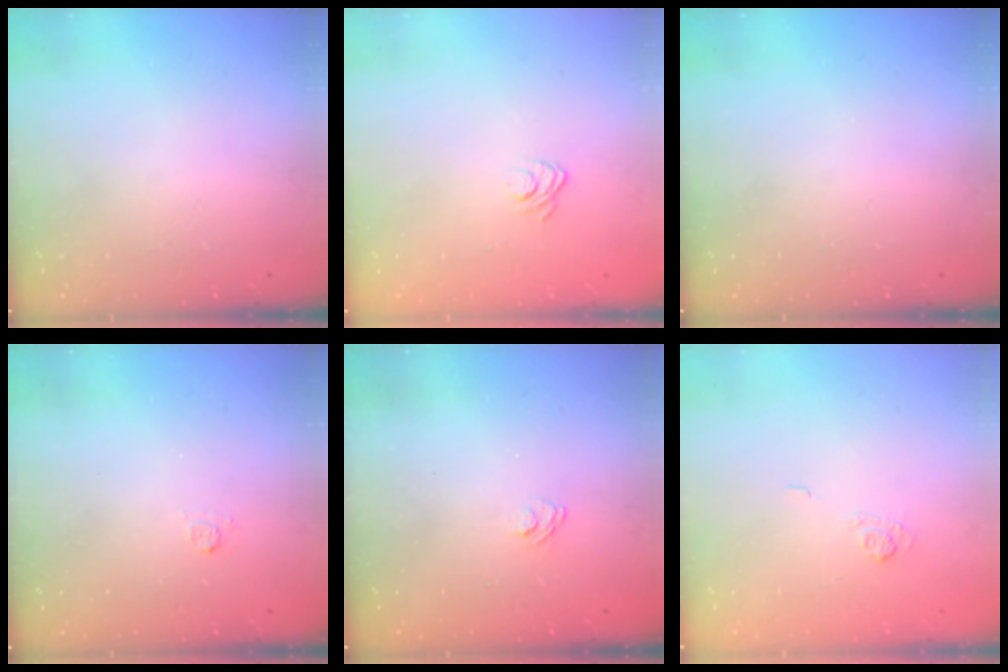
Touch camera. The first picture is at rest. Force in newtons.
{"total": 2.8, "press": 2.5, "slide": 1.4}
{"total": 0.0}
{"total": 2.2, "press": 2.0, "slide": 0.9}
{"total": 2.0, "press": 1.5, "slide": 1.3}
{"total": 4.8, "press": 4.6, "slide": 1.4}